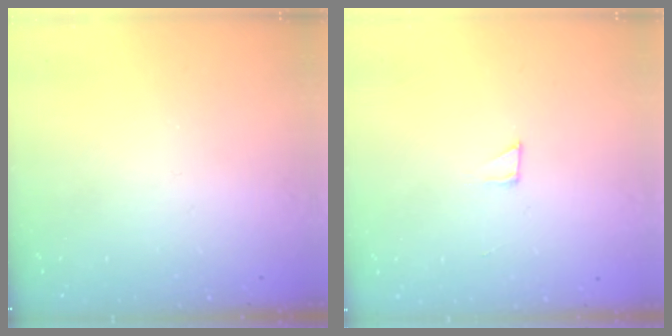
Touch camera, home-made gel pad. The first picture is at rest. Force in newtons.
{"total": 2.6, "press": 2.6, "slide": 0.1}